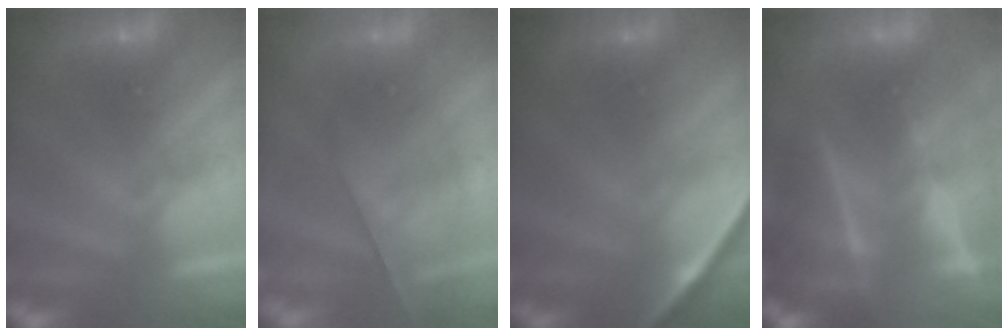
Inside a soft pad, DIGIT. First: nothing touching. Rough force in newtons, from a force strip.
{"total": 4.3}
{"total": 1.9}
{"total": 7.1}